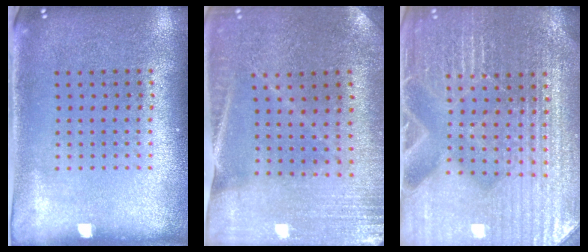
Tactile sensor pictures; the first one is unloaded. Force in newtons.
{"total": 0.8, "press": 0.8, "slide": 0.1}
{"total": 4.8, "press": 4.6, "slide": 1.4}